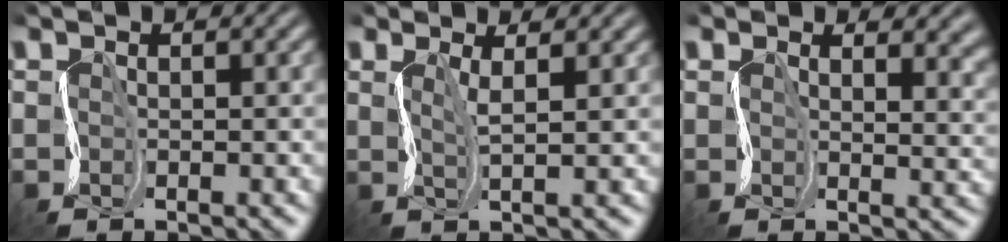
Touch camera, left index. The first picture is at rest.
{"total": 1.5, "force": [1.2, 0.5, 0.6], "torque": [-0.009, 0.004, 0.019]}
{"total": 5.9, "force": [3.5, 3.6, 3.1], "torque": [-0.015, 0.009, 0.043]}